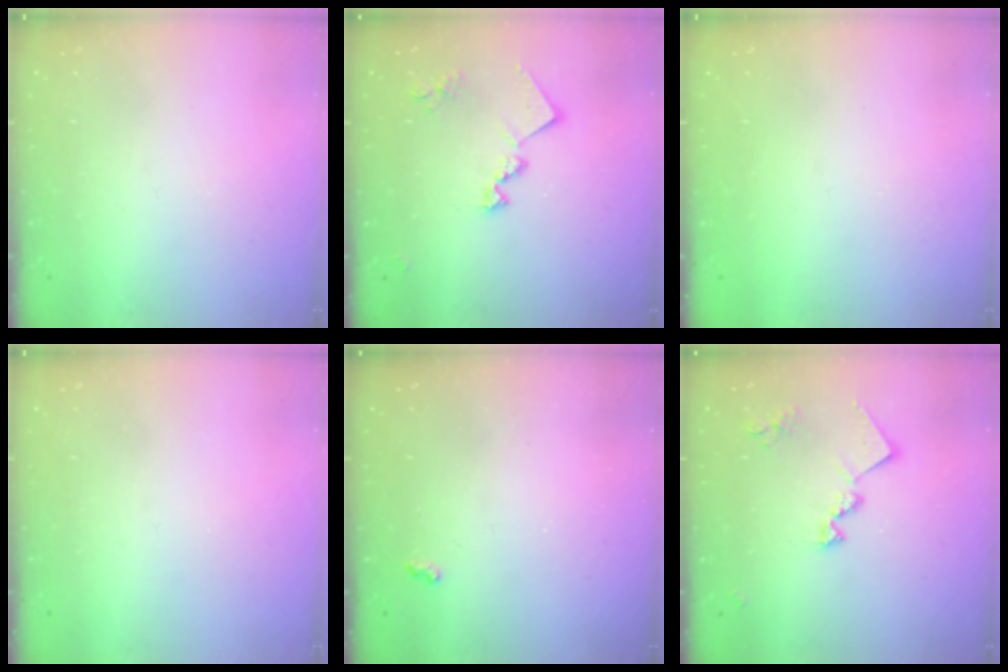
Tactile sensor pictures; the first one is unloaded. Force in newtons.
{"total": 13.0, "press": 13.0, "slide": 0.3}
{"total": 1.3, "press": 1.0, "slide": 0.7}
{"total": 0.0}
{"total": 3.1, "press": 3.0, "slide": 0.4}
{"total": 13.0, "press": 13.0, "slide": 0.3}